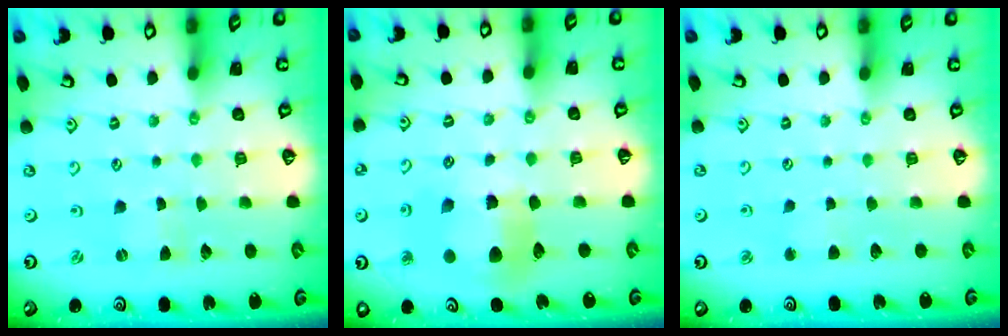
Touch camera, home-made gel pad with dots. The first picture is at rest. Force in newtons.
{"total": 10.5, "press": 10.5, "slide": 1.2}
{"total": 2.7, "press": 2.6, "slide": 0.4}